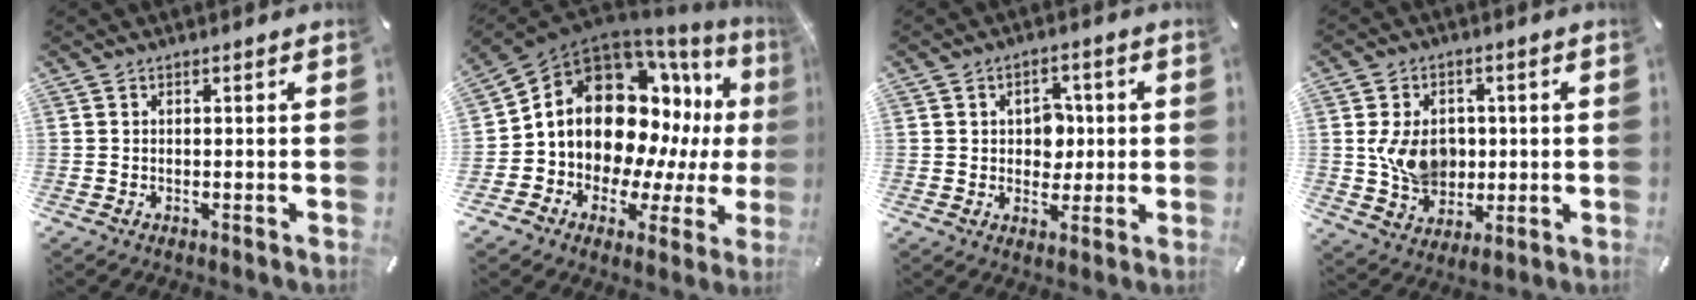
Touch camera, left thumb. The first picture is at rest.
{"total": 18.5, "force": [4.8, 14.5, 10.5], "torque": [-0.183, -0.055, 0.101]}
{"total": 6.4, "force": [0.4, 5.5, 3.2], "torque": [-0.034, -0.001, 0.001]}
{"total": 10.1, "force": [0.7, 8.1, 5.9], "torque": [-0.117, 0.005, 0.014]}